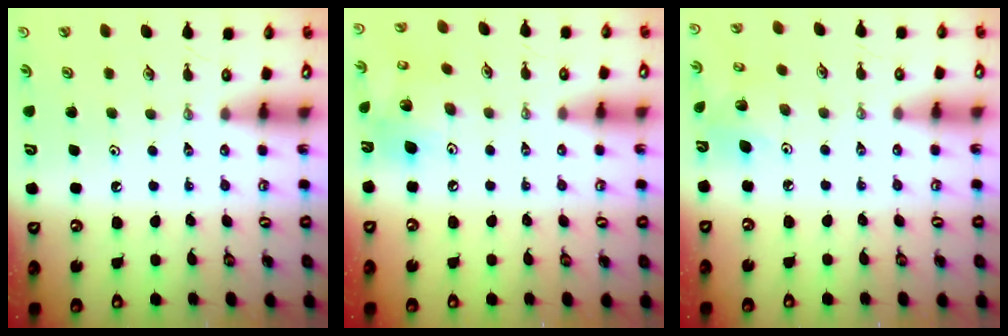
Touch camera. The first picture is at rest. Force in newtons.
{"total": 14.3, "press": 14.1, "slide": 2.5}
{"total": 6.9, "press": 6.9, "slide": 0.2}